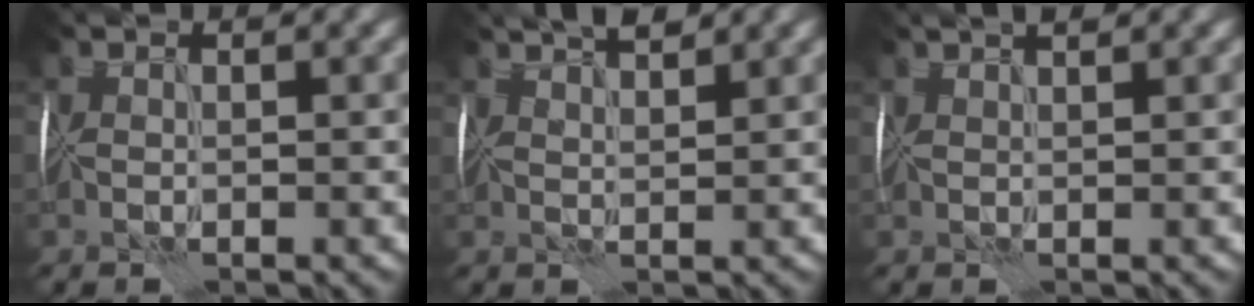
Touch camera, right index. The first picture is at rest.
{"total": 4.2, "force": [3.6, 0.9, 2.0], "torque": [-0.027, 0.026, 0.043]}
{"total": 3.9, "force": [2.7, 1.4, 2.5], "torque": [-0.033, 0.033, 0.027]}